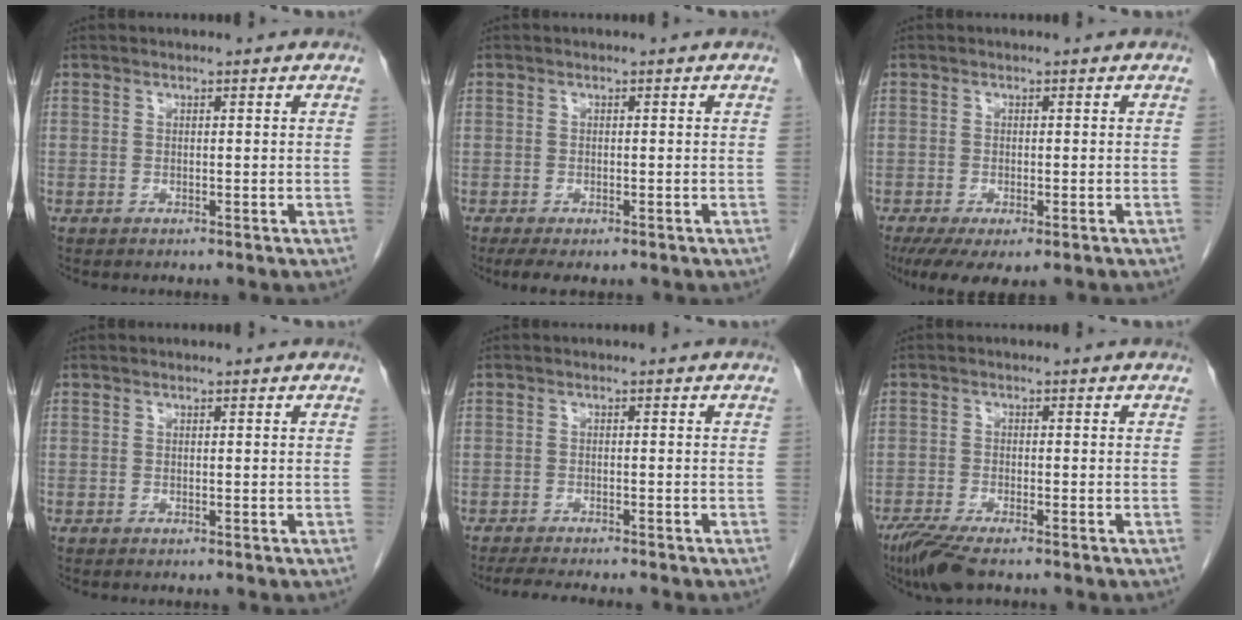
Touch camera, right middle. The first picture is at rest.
{"total": 3.4, "force": [-2.4, 1.4, 2.0], "torque": [-0.037, -0.009, -0.034]}
{"total": 7.1, "force": [-4.6, 2.4, 4.8], "torque": [-0.071, -0.018, -0.071]}
{"total": 0.0}
{"total": 7.6, "force": [-6.7, 0.8, 3.4], "torque": [-0.047, -0.012, -0.098]}
{"total": 5.9, "force": [-4.4, 0.7, 3.8], "torque": [-0.073, -0.017, -0.078]}